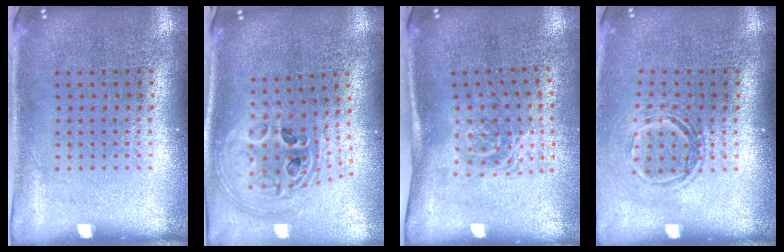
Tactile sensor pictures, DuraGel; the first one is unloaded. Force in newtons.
{"total": 2.6, "press": 1.9, "slide": 1.8}
{"total": 1.7, "press": 1.1, "slide": 1.3}
{"total": 1.5, "press": 1.1, "slide": 1.0}